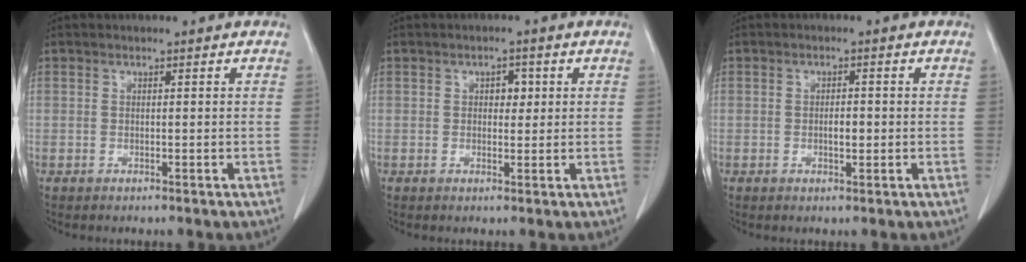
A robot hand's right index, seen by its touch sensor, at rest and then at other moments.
{"total": 2.2, "force": [0.5, 1.4, 1.6], "torque": [-0.019, 0.004, 0.006]}
{"total": 2.1, "force": [-0.3, 0.8, 1.9], "torque": [-0.034, 0.001, -0.002]}